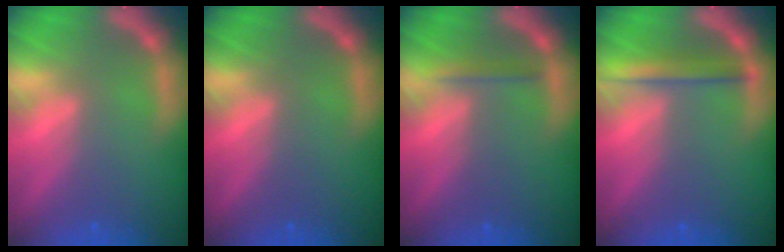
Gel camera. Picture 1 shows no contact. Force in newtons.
{"total": 0.0}
{"total": 1.4}
{"total": 2.9}